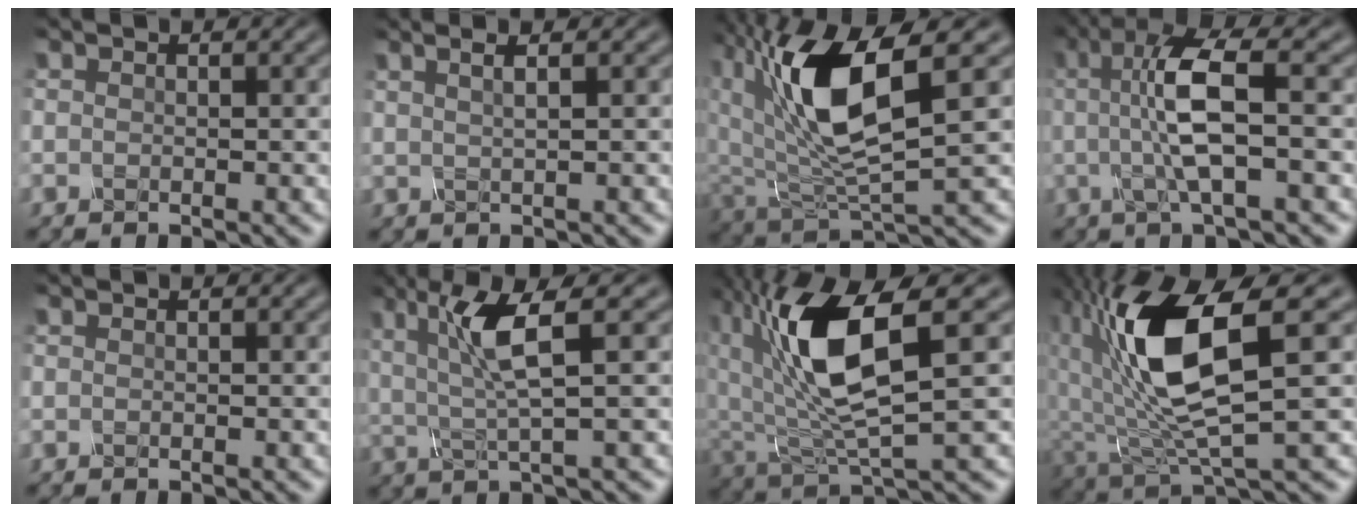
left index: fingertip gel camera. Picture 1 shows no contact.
{"total": 3.1, "force": [1.9, 1.1, 2.2], "torque": [-0.020, 0.029, 0.002]}
{"total": 8.7, "force": [2.8, 3.3, 7.6], "torque": [-0.164, -0.001, 0.057]}
{"total": 5.4, "force": [0.6, 0.7, 5.4], "torque": [-0.121, 0.016, 0.016]}
{"total": 0.0}
{"total": 4.1, "force": [1.5, 0.1, 3.9], "torque": [-0.097, 0.005, 0.039]}
{"total": 9.0, "force": [2.1, 3.0, 8.2], "torque": [-0.179, 0.004, 0.049]}
{"total": 9.9, "force": [2.1, 3.3, 9.2], "torque": [-0.205, -0.005, 0.055]}